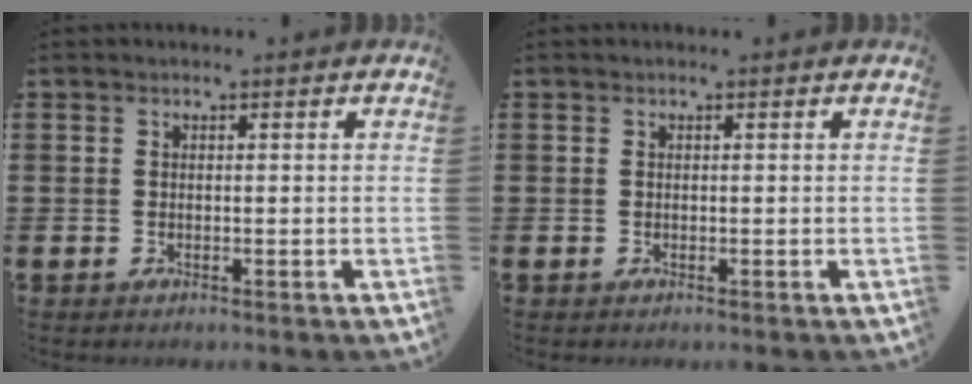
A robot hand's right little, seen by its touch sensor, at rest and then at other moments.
{"total": 0.0}